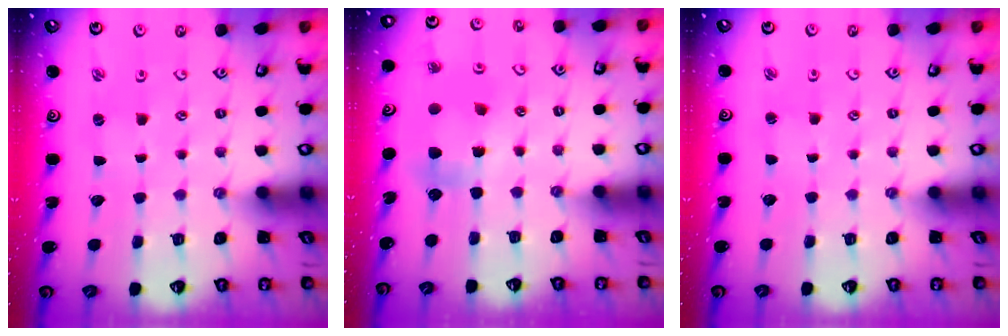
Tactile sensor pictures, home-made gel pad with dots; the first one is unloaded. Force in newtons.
{"total": 7.5, "press": 7.4, "slide": 1.1}
{"total": 1.0, "press": 1.0, "slide": 0.0}